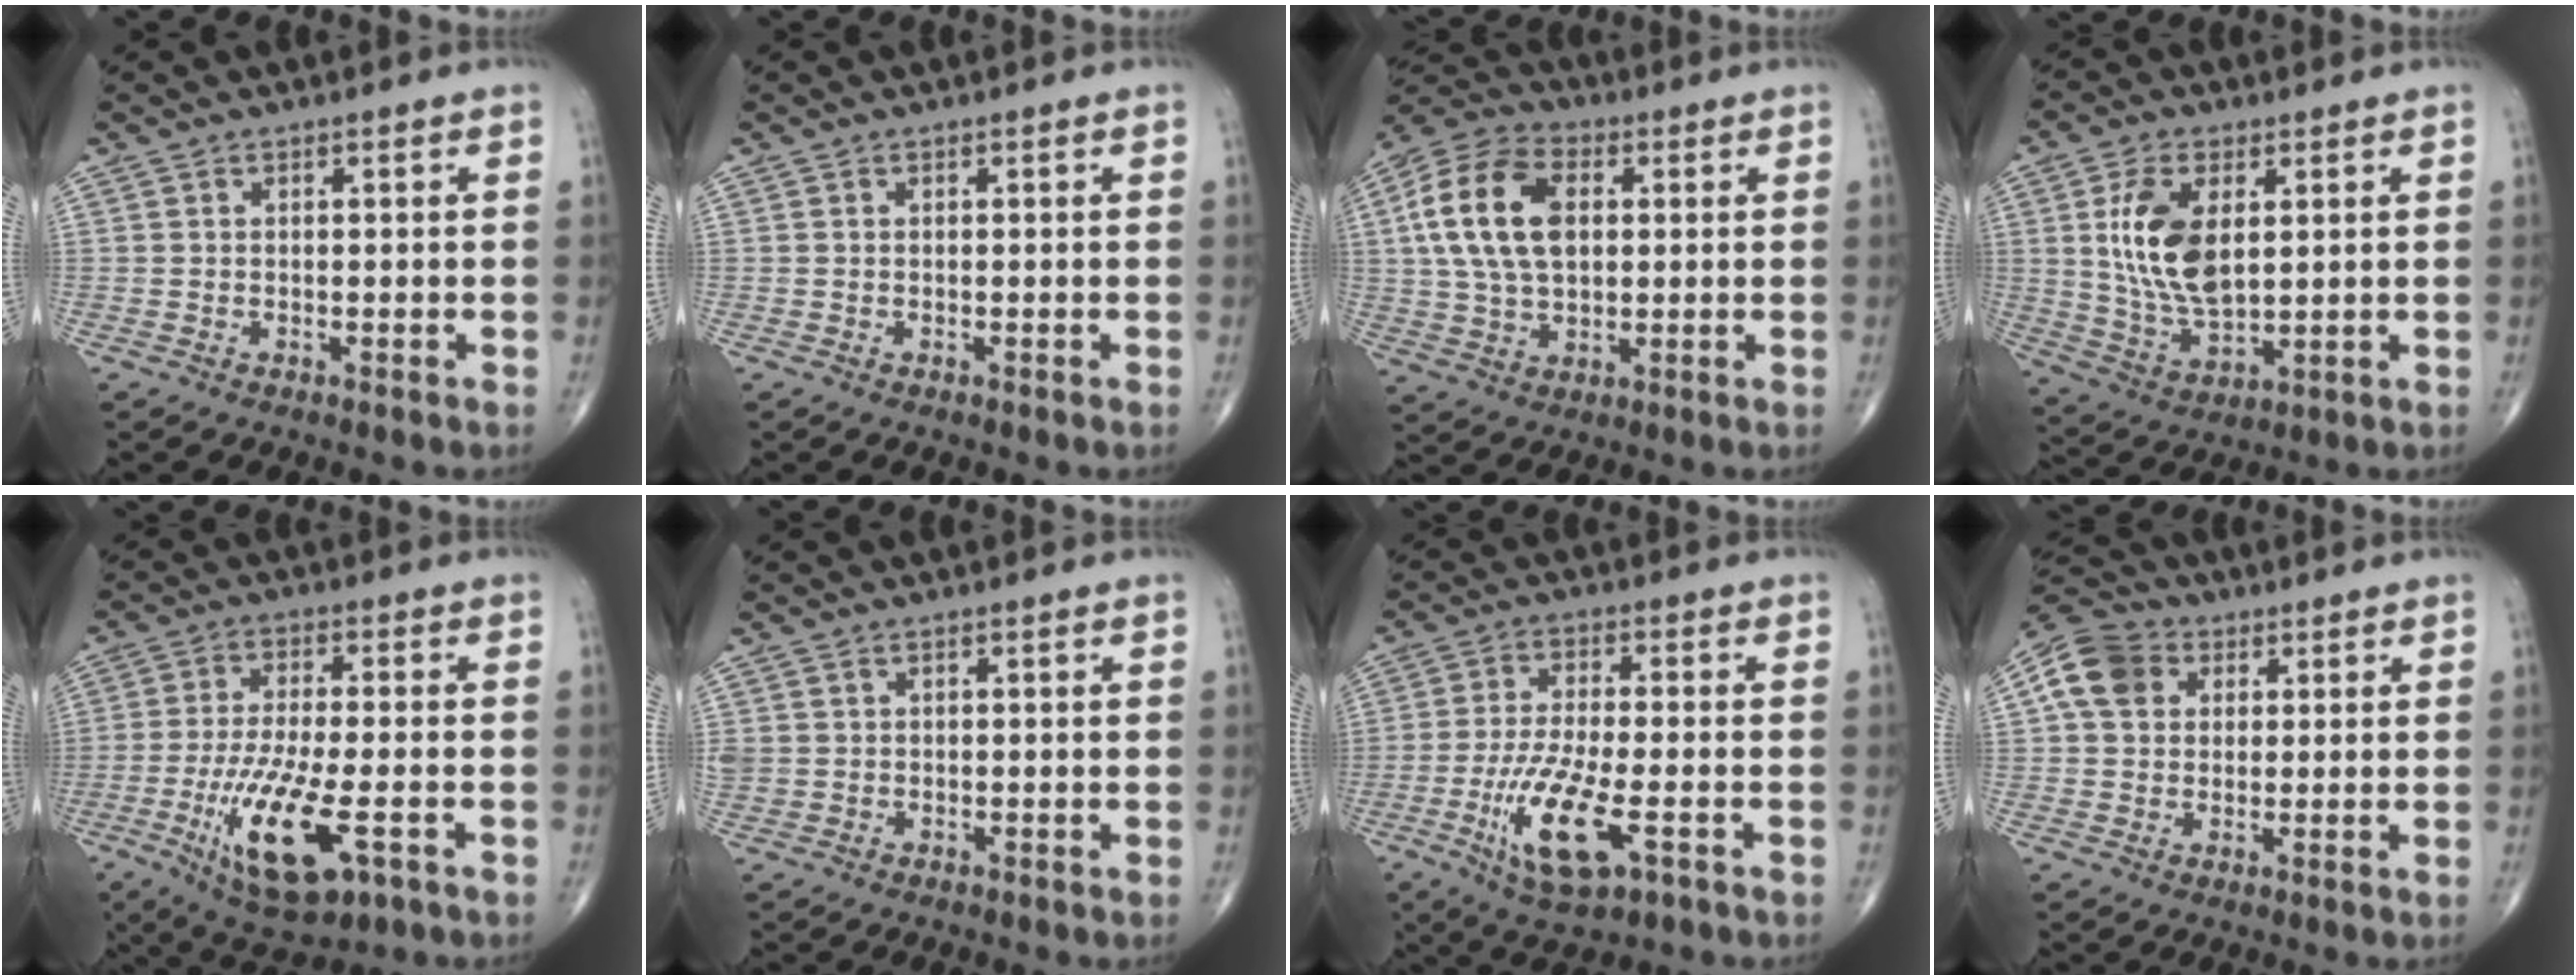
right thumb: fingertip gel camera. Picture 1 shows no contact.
{"total": 0.0}
{"total": 16.1, "force": [2.7, 9.9, 12.4], "torque": [-0.238, 0.011, 0.045]}
{"total": 12.9, "force": [2.9, 6.9, 10.5], "torque": [-0.198, -0.019, 0.063]}
{"total": 14.6, "force": [-5.2, 4.8, 12.8], "torque": [-0.254, -0.004, -0.081]}
{"total": 1.8, "force": [0.4, 1.6, 0.7], "torque": [-0.014, 0.002, 0.012]}
{"total": 11.3, "force": [-4.2, 3.6, 9.9], "torque": [-0.204, 0.003, -0.074]}
{"total": 9.3, "force": [2.6, 7.5, 4.9], "torque": [-0.078, 0.010, 0.038]}